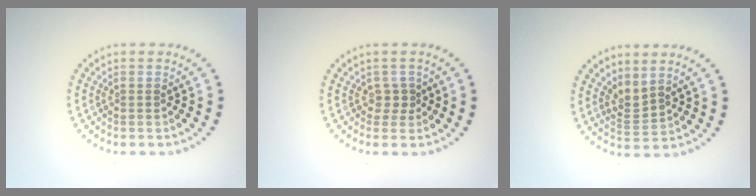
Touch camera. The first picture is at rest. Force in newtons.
{"total": 1.4, "press": 1.0, "slide": 1.0}
{"total": 2.0, "press": 1.4, "slide": 1.5}